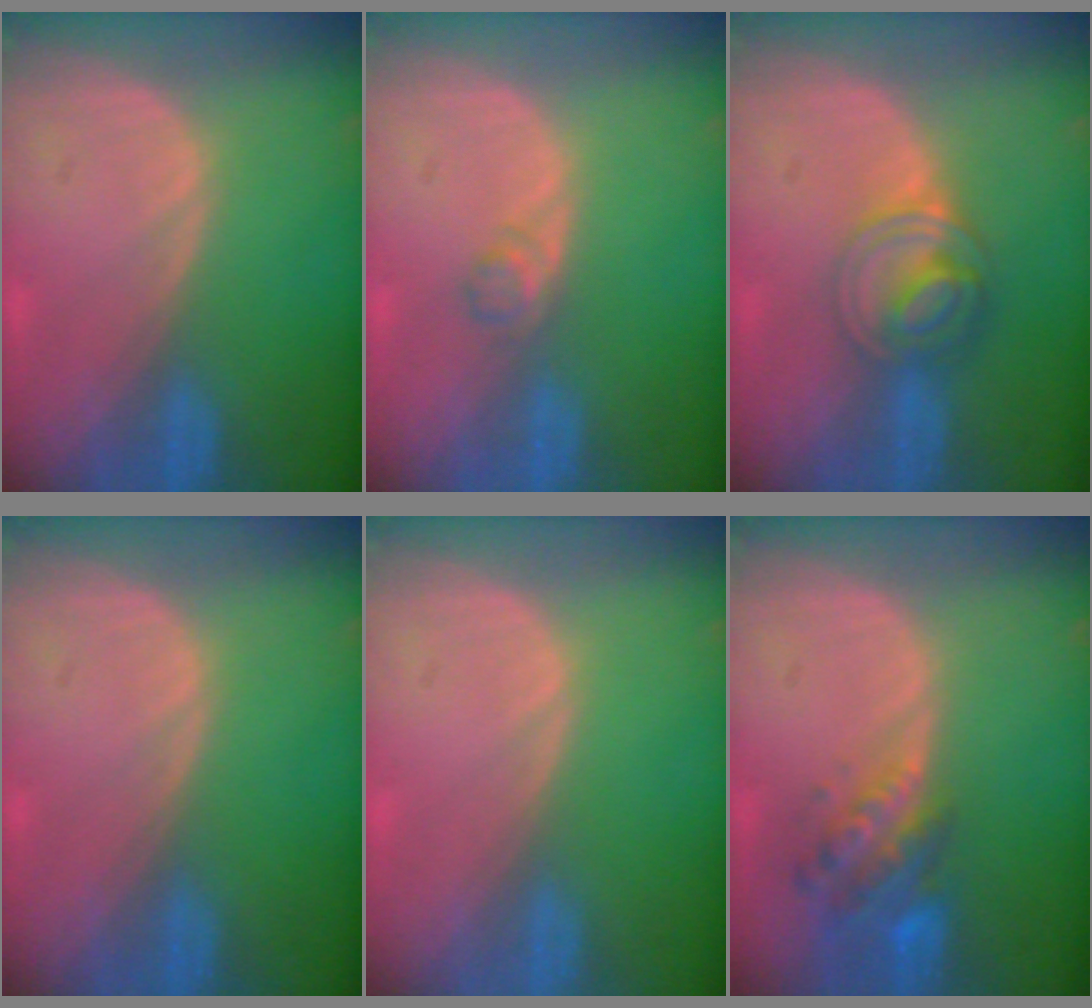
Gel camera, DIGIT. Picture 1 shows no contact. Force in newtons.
{"total": 1.6, "press": 1.6, "slide": 0.2}
{"total": 6.3, "press": 5.4, "slide": 3.2}
{"total": 0.0}
{"total": 0.0}
{"total": 6.3, "press": 5.7, "slide": 2.5}